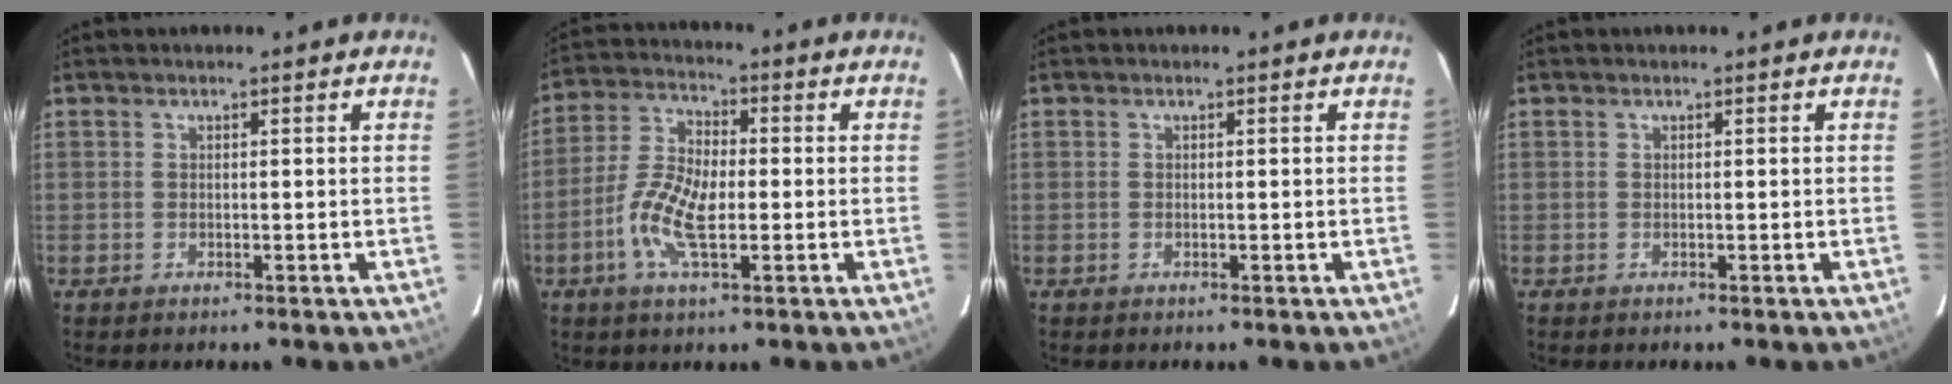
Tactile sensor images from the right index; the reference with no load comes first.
{"total": 9.6, "force": [-2.4, 3.9, 8.5], "torque": [-0.179, 0.005, -0.052]}
{"total": 0.0}
{"total": 0.0}